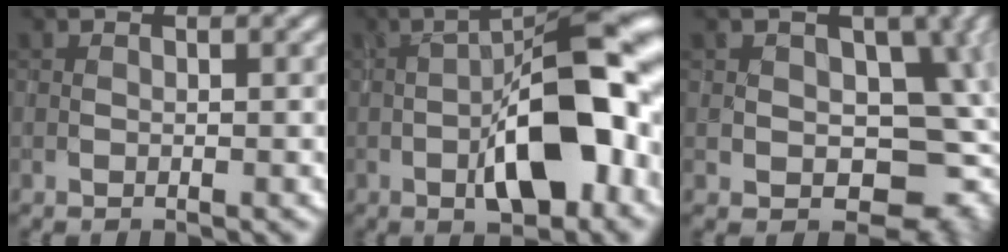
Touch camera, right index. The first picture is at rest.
{"total": 12.0, "force": [-2.7, 4.5, 10.8], "torque": [-0.165, 0.008, -0.046]}
{"total": 9.8, "force": [-1.0, 7.2, 6.6], "torque": [-0.050, -0.009, -0.019]}